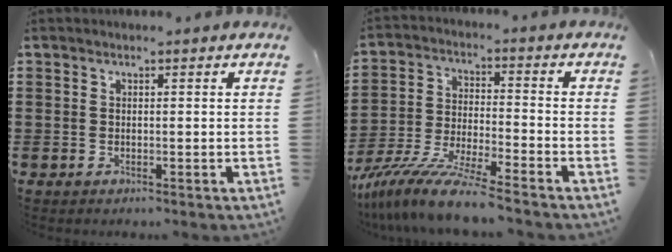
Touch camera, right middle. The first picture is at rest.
{"total": 10.2, "force": [-9.0, 0.0, 4.7], "torque": [-0.100, 0.001, -0.180]}